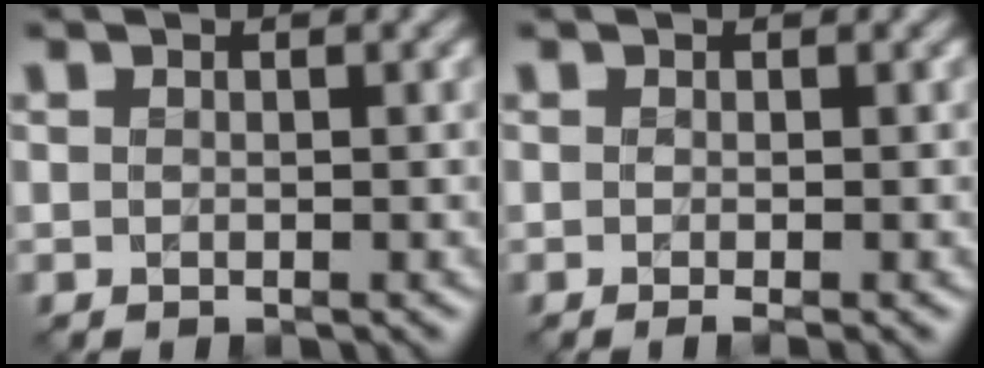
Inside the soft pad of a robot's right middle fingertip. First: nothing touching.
{"total": 0.9, "force": [-0.3, 0.0, 0.8], "torque": [-0.014, -0.007, -0.007]}